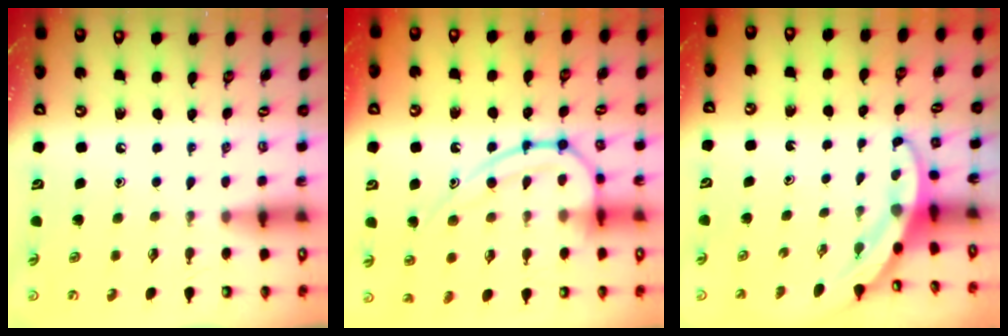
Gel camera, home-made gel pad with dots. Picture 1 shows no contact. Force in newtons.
{"total": 13.2, "press": 13.2, "slide": 0.3}
{"total": 3.5, "press": 3.5, "slide": 0.1}